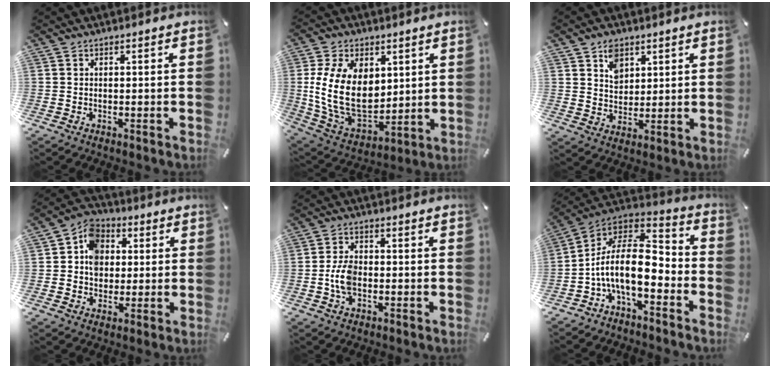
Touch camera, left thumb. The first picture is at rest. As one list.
[{"total": 18.4, "force": [2.3, 13.1, 12.7], "torque": [-0.273, -0.018, 0.044]}, {"total": 6.2, "force": [3.3, 5.0, 1.6], "torque": [-0.018, -0.006, 0.056]}, {"total": 8.8, "force": [0.3, 7.9, 3.8], "torque": [-0.066, 0.017, 0.006]}, {"total": 5.6, "force": [-1.0, 3.4, 4.3], "torque": [-0.096, 0.003, -0.021]}, {"total": 16.4, "force": [-4.3, 8.6, 13.3], "torque": [-0.282, 0.008, -0.077]}]